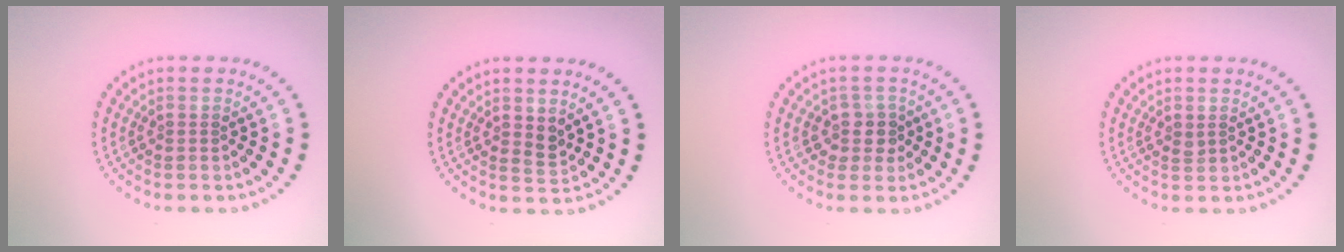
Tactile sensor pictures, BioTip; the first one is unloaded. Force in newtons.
{"total": 1.2, "press": 1.1, "slide": 0.5}
{"total": 2.2, "press": 1.8, "slide": 1.2}
{"total": 0.5, "press": 0.5, "slide": 0.3}